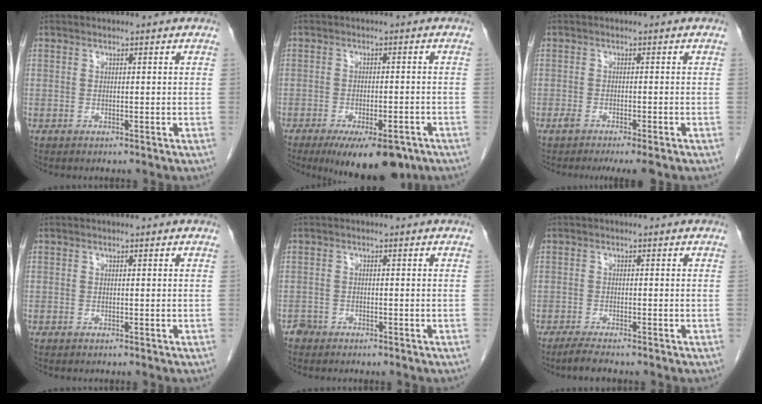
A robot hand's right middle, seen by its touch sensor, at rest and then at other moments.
{"total": 11.4, "force": [-8.1, 3.5, 7.3], "torque": [-0.093, -0.012, -0.115]}
{"total": 5.6, "force": [-4.3, 0.6, 3.5], "torque": [-0.046, -0.007, -0.061]}
{"total": 0.0}
{"total": 1.2, "force": [-1.0, 0.6, -0.1], "torque": [0.000, 0.003, -0.021]}
{"total": 2.8, "force": [-2.4, 0.0, 1.5], "torque": [-0.035, -0.007, -0.043]}